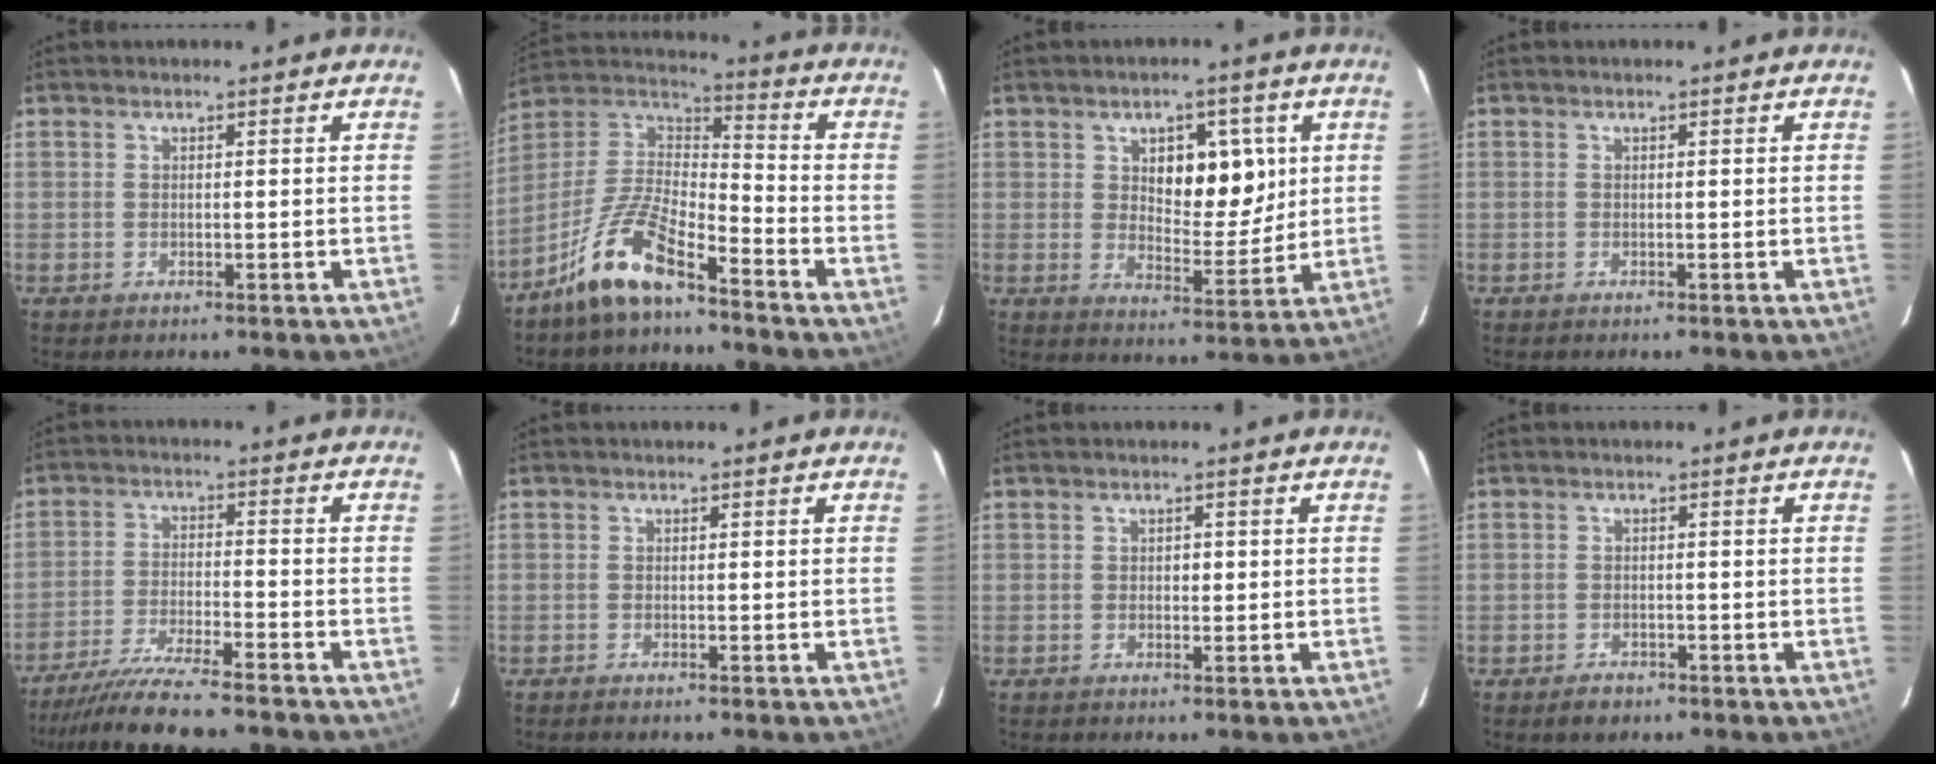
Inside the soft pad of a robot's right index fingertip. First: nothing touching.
{"total": 12.0, "force": [-8.5, 3.0, 7.9], "torque": [-0.174, 0.017, -0.163]}
{"total": 9.1, "force": [2.8, 4.4, 7.5], "torque": [-0.103, 0.007, 0.049]}
{"total": 0.0}
{"total": 12.2, "force": [-10.8, 0.0, 5.7], "torque": [-0.091, -0.023, -0.175]}
{"total": 0.9, "force": [-0.8, 0.0, 0.6], "torque": [-0.011, -0.002, -0.012]}
{"total": 1.0, "force": [0.0, 0.7, 0.8], "torque": [-0.010, 0.002, 0.000]}
{"total": 2.4, "force": [-1.6, 1.6, 0.8], "torque": [-0.014, 0.002, -0.020]}